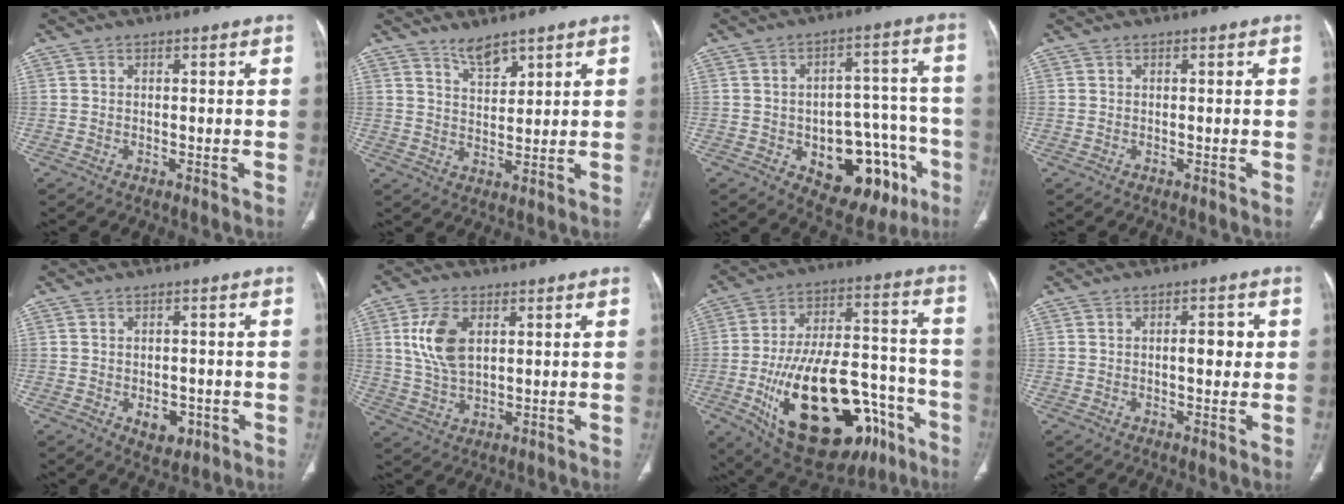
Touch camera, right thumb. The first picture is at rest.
{"total": 4.4, "force": [3.7, 1.4, 2.0], "torque": [-0.020, -0.030, 0.068]}
{"total": 18.2, "force": [-6.7, 10.5, 13.3], "torque": [-0.137, 0.047, -0.073]}
{"total": 0.0}
{"total": 4.8, "force": [-1.5, 3.3, 3.2], "torque": [-0.029, 0.004, -0.008]}
{"total": 9.5, "force": [2.7, 5.5, 7.2], "torque": [-0.143, -0.007, 0.057]}
{"total": 30.9, "force": [-12.4, 15.4, 23.8], "torque": [-0.374, 0.049, -0.173]}
{"total": 4.0, "force": [0.4, 1.9, 3.5], "torque": [-0.041, 0.001, 0.005]}